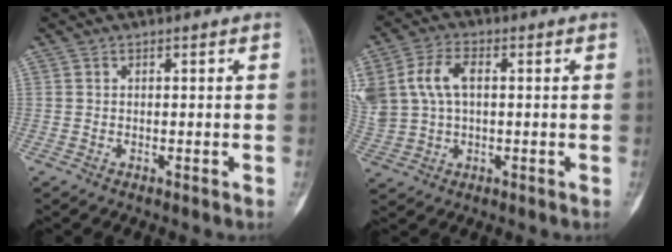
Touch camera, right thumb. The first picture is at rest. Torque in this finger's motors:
{"motor_torque": [1.44, 1.53, 1.40, 0.19, 0.07]}